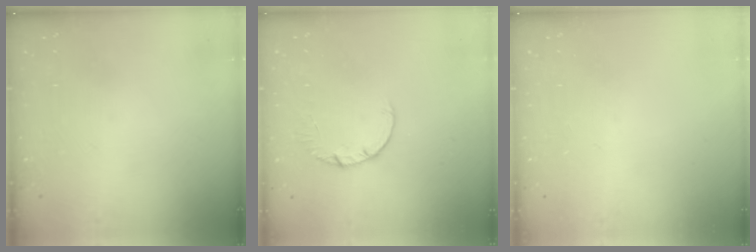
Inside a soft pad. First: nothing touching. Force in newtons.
{"total": 2.7, "press": 2.7, "slide": 0.4}
{"total": 0.0}